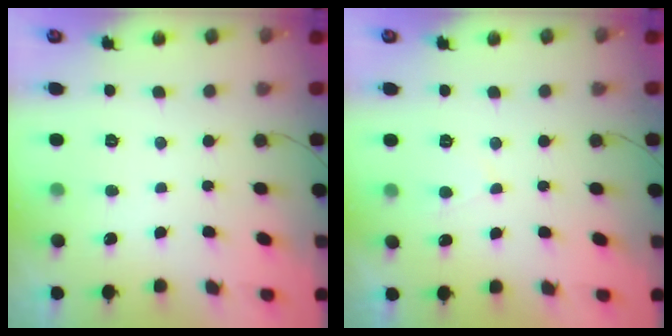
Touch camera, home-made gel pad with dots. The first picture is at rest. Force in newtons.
{"total": 2.7, "press": 2.6, "slide": 0.5}